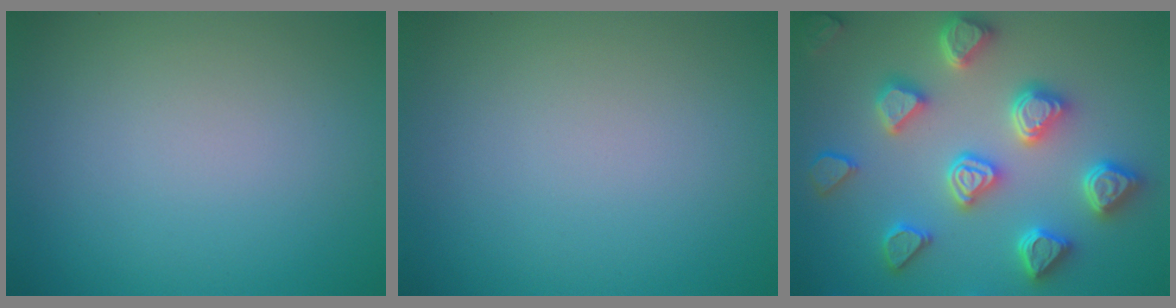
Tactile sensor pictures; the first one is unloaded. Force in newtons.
{"total": 0.0}
{"total": 6.0, "press": 5.8, "slide": 1.8}